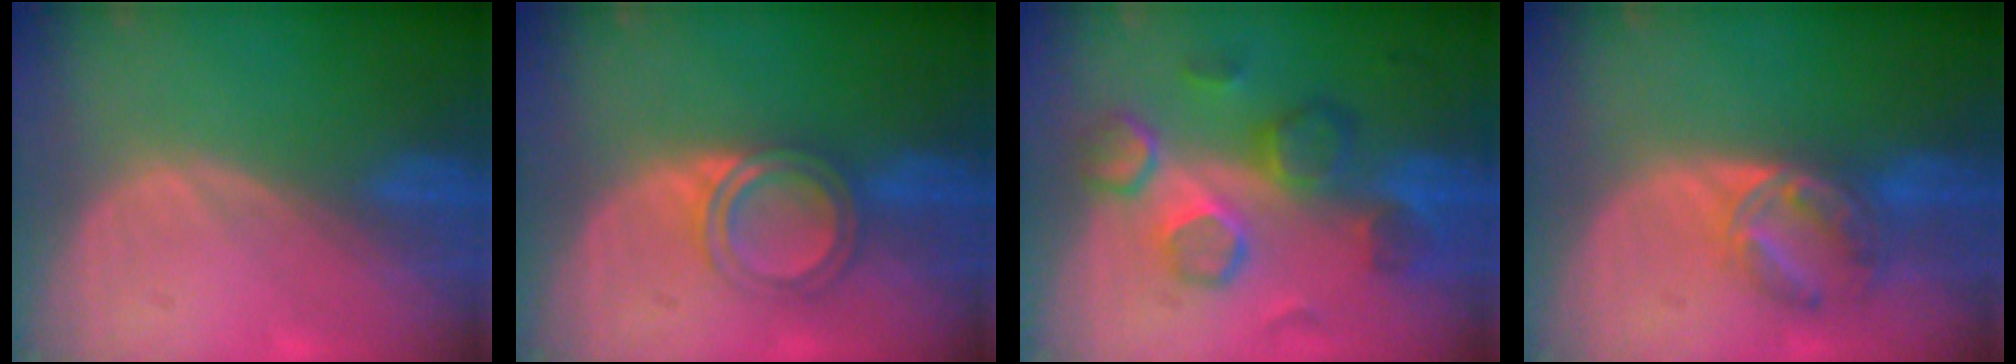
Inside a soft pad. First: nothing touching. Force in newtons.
{"total": 4.7, "press": 4.5, "slide": 1.3}
{"total": 9.7, "press": 8.9, "slide": 3.8}
{"total": 7.2, "press": 6.0, "slide": 3.9}